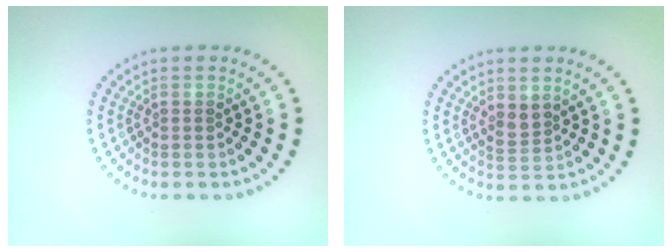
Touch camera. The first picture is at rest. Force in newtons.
{"total": 1.7, "press": 1.5, "slide": 0.9}